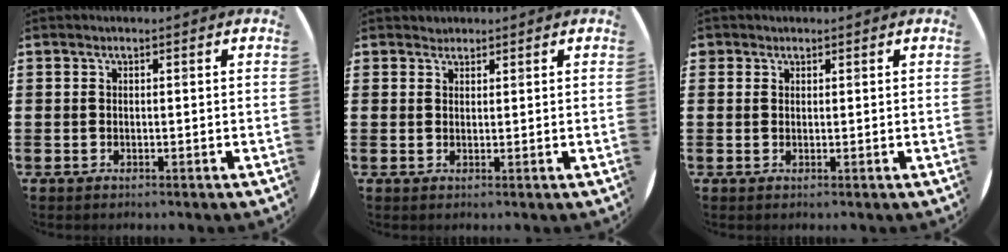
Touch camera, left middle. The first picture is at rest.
{"total": 1.1, "force": [1.1, 0.3, -0.2], "torque": [0.003, 0.003, 0.021]}
{"total": 0.9, "force": [0.7, 0.4, -0.1], "torque": [0.001, 0.003, 0.015]}